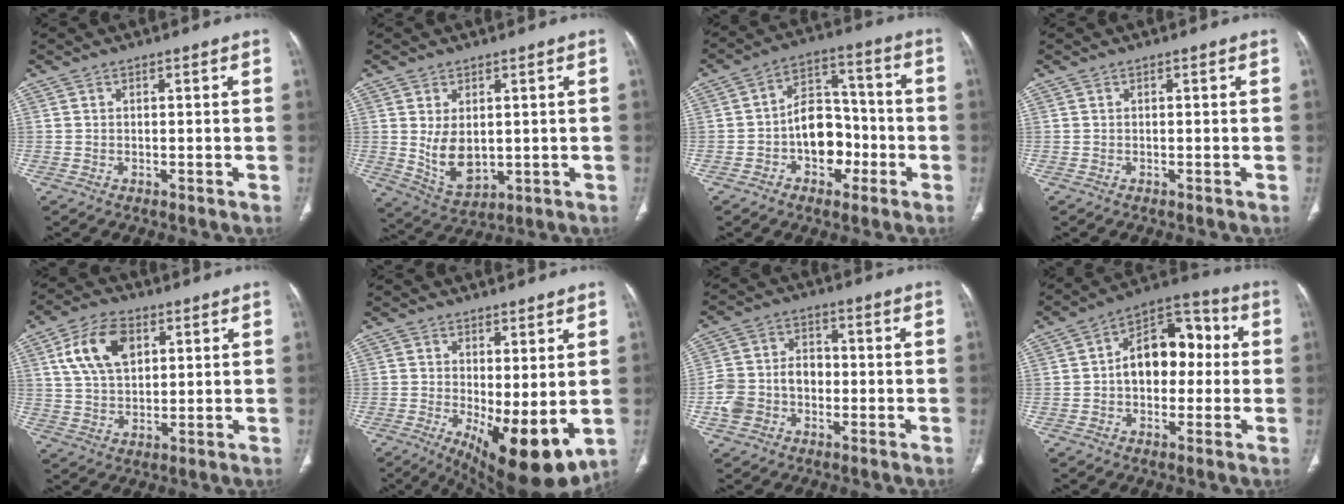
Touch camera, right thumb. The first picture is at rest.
{"total": 8.1, "force": [0.6, 5.1, 6.2], "torque": [-0.096, -0.015, 0.033]}
{"total": 11.2, "force": [-3.1, 8.0, 7.2], "torque": [-0.070, 0.048, -0.053]}
{"total": 0.0}
{"total": 11.3, "force": [4.2, 6.9, 8.0], "torque": [-0.135, -0.004, 0.078]}
{"total": 12.7, "force": [-1.7, 4.8, 11.6], "torque": [-0.171, -0.026, -0.008]}
{"total": 9.5, "force": [-2.3, 7.6, 5.3], "torque": [-0.090, 0.036, -0.045]}
{"total": 13.7, "force": [0.5, 9.0, 10.3], "torque": [-0.117, 0.041, -0.003]}